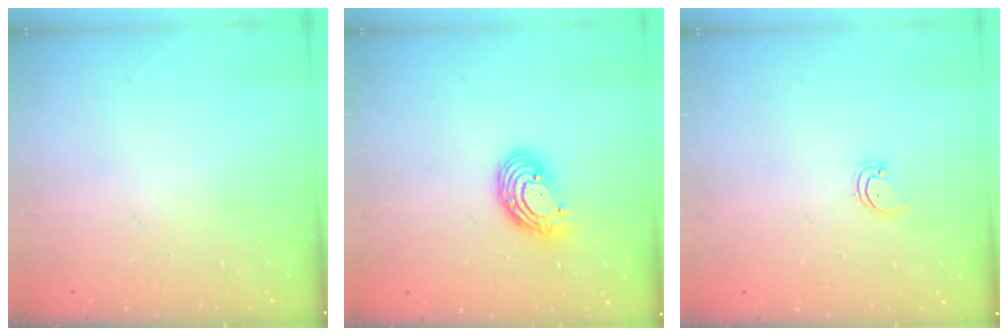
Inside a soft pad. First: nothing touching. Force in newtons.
{"total": 10.5, "press": 10.4, "slide": 1.1}
{"total": 2.3, "press": 2.3, "slide": 0.1}